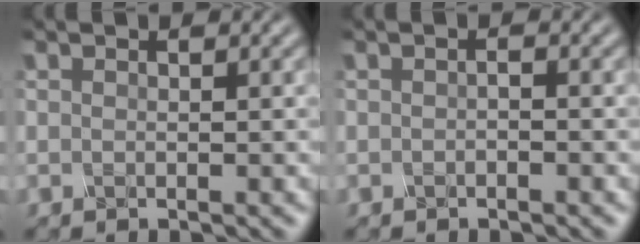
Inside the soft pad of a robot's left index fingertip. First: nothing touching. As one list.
[{"total": 0.5, "force": [-0.2, 0.1, 0.4], "torque": [-0.009, 0.002, -0.003]}]